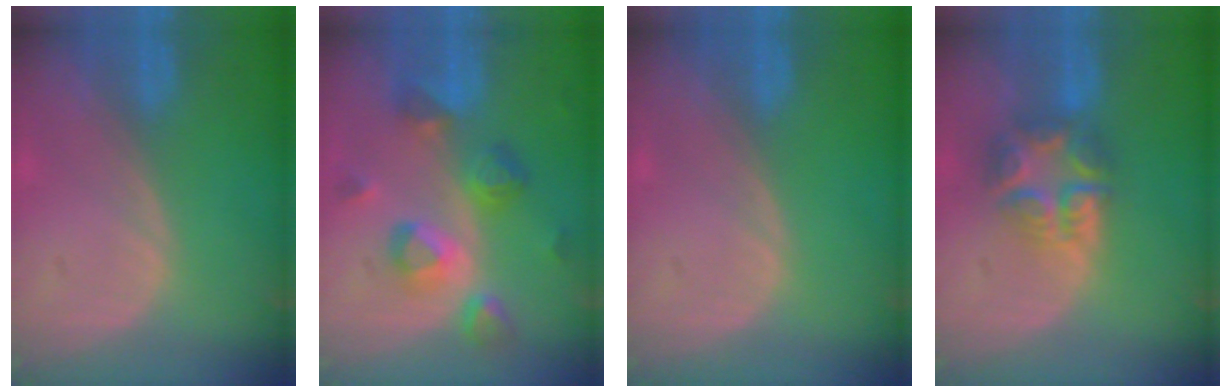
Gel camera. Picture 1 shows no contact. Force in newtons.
{"total": 9.1, "press": 8.1, "slide": 4.0}
{"total": 0.0}
{"total": 7.6, "press": 6.7, "slide": 3.7}